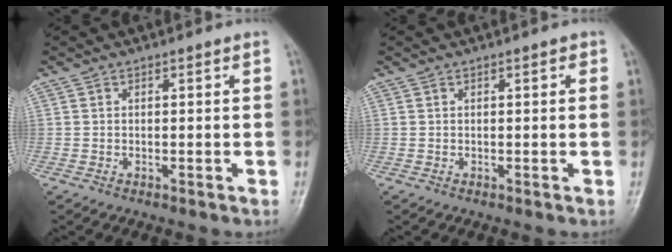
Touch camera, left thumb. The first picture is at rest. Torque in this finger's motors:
{"motor_torque": [-0.08, -0.13, -0.21, 0.02, -0.05]}